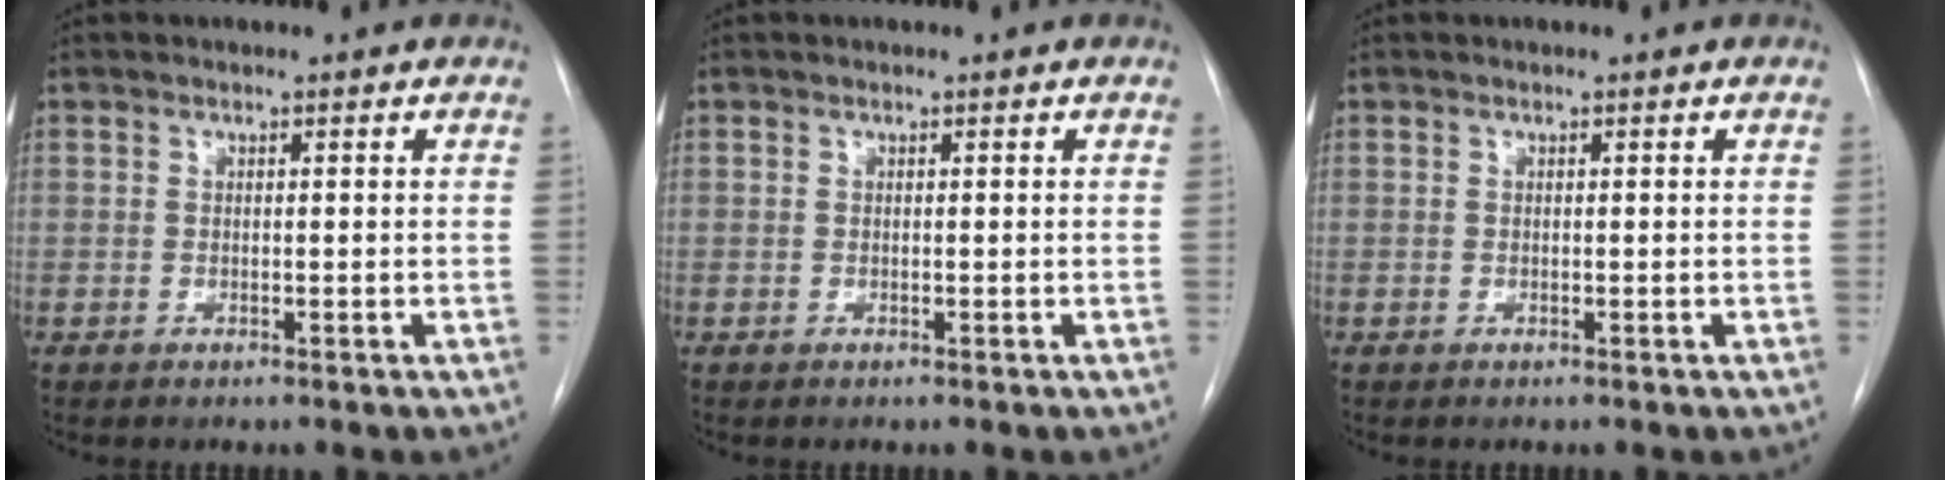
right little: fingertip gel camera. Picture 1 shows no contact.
{"total": 0.0}
{"total": 0.0}